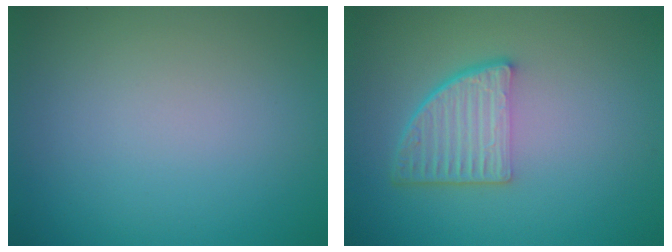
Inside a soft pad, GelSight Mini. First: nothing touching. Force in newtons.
{"total": 4.8, "press": 3.4, "slide": 3.4}